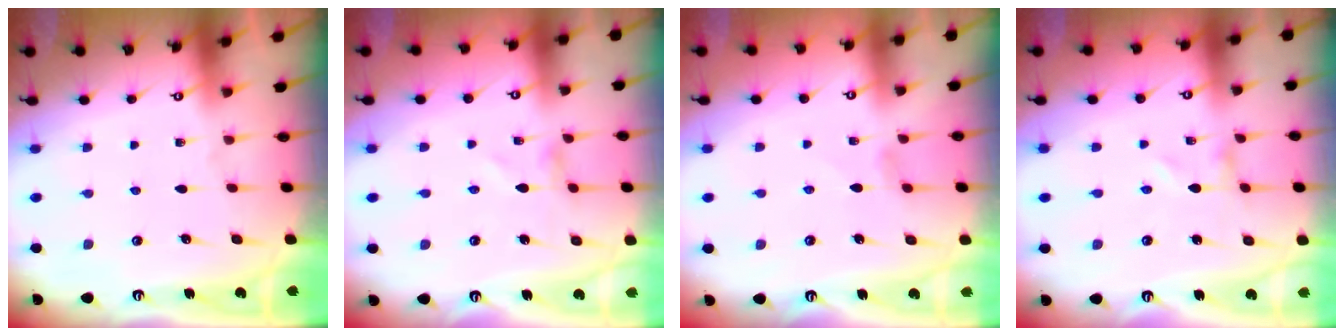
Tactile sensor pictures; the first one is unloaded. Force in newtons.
{"total": 1.1, "press": 1.0, "slide": 0.3}
{"total": 2.1, "press": 2.0, "slide": 0.3}
{"total": 0.0}